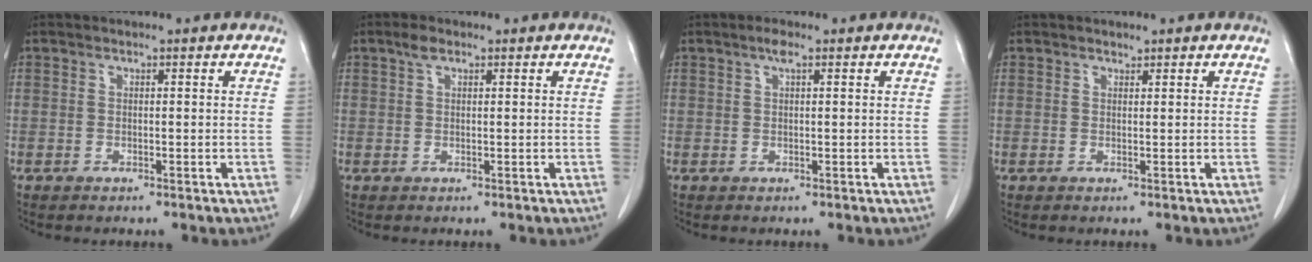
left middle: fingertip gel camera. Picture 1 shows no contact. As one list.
[{"total": 1.6, "force": [1.0, 0.7, 1.0], "torque": [-0.022, 0.009, 0.019]}, {"total": 1.4, "force": [0.8, 0.2, 1.1], "torque": [-0.025, 0.004, 0.014]}, {"total": 0.5, "force": [0.5, 0.2, 0.0], "torque": [-0.006, -0.005, 0.008]}]